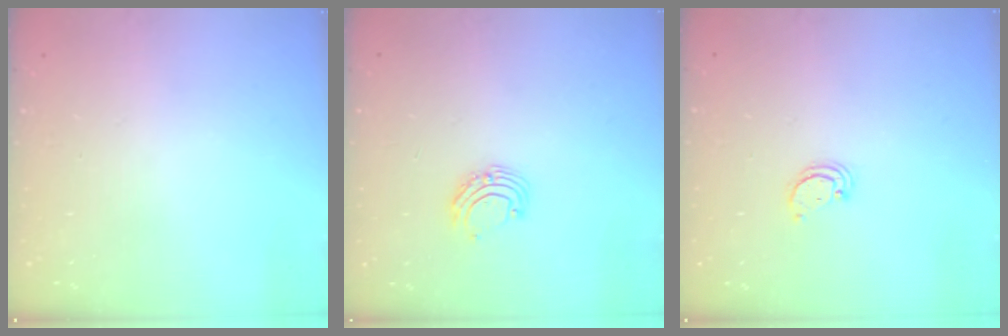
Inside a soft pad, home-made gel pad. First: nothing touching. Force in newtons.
{"total": 7.3, "press": 7.3, "slide": 0.9}
{"total": 2.2, "press": 2.2, "slide": 0.1}